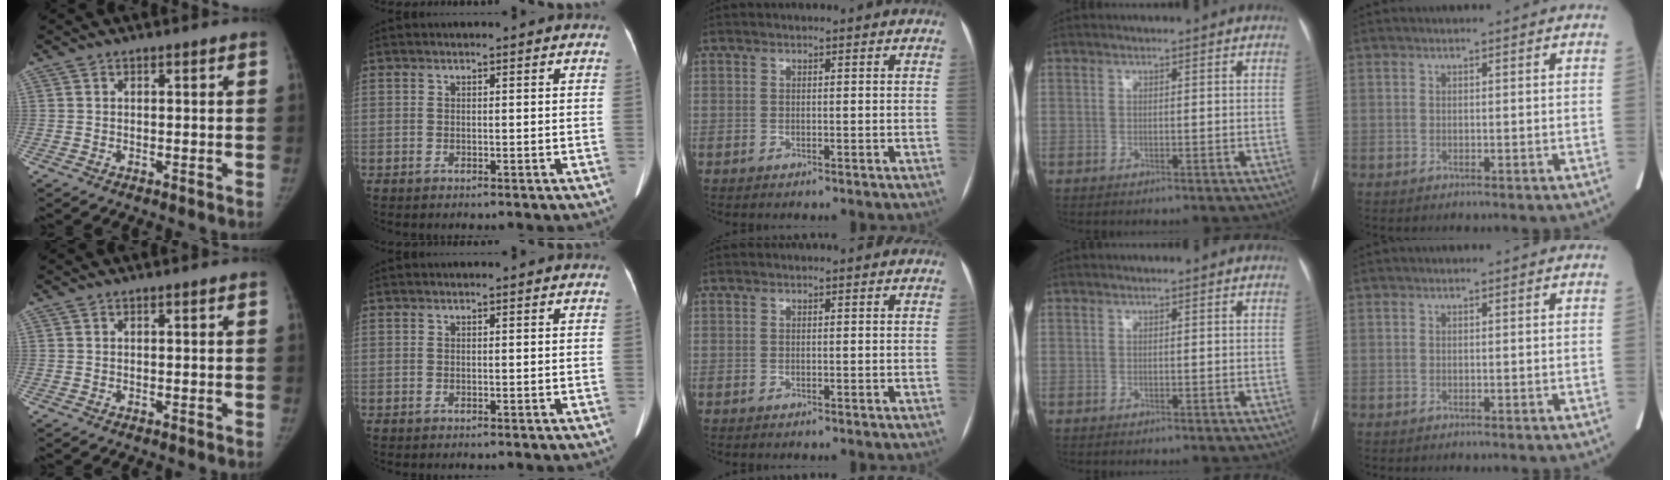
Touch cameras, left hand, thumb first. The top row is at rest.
{}